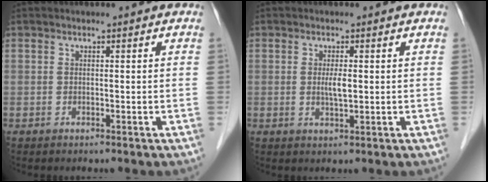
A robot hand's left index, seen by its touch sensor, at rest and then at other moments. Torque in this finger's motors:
{"motor_torque": [0.39, 0.29, 0.20, 0.04]}